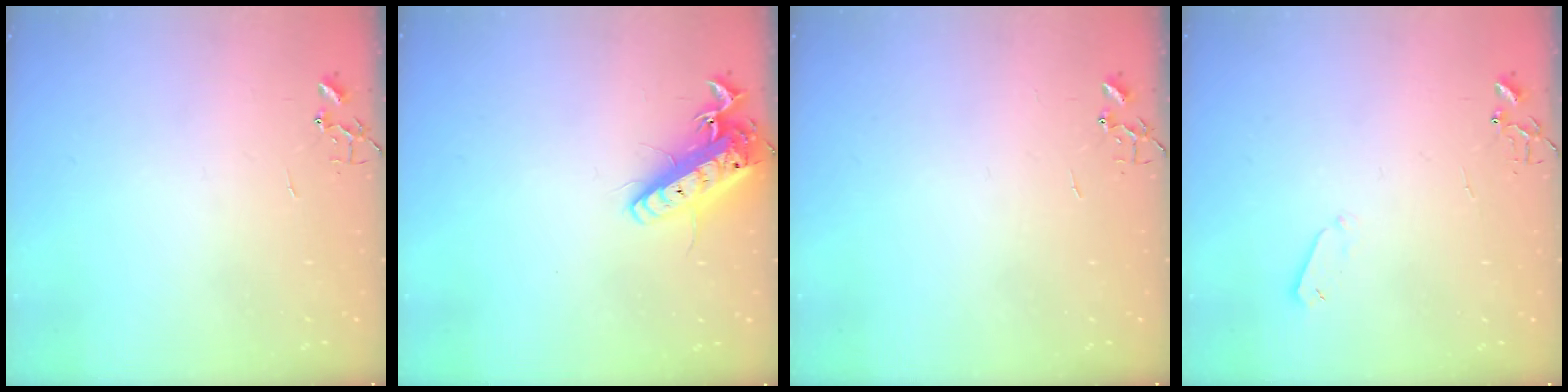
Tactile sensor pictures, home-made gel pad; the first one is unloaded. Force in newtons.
{"total": 14.8, "press": 14.6, "slide": 2.9}
{"total": 0.0}
{"total": 3.5, "press": 3.4, "slide": 0.8}